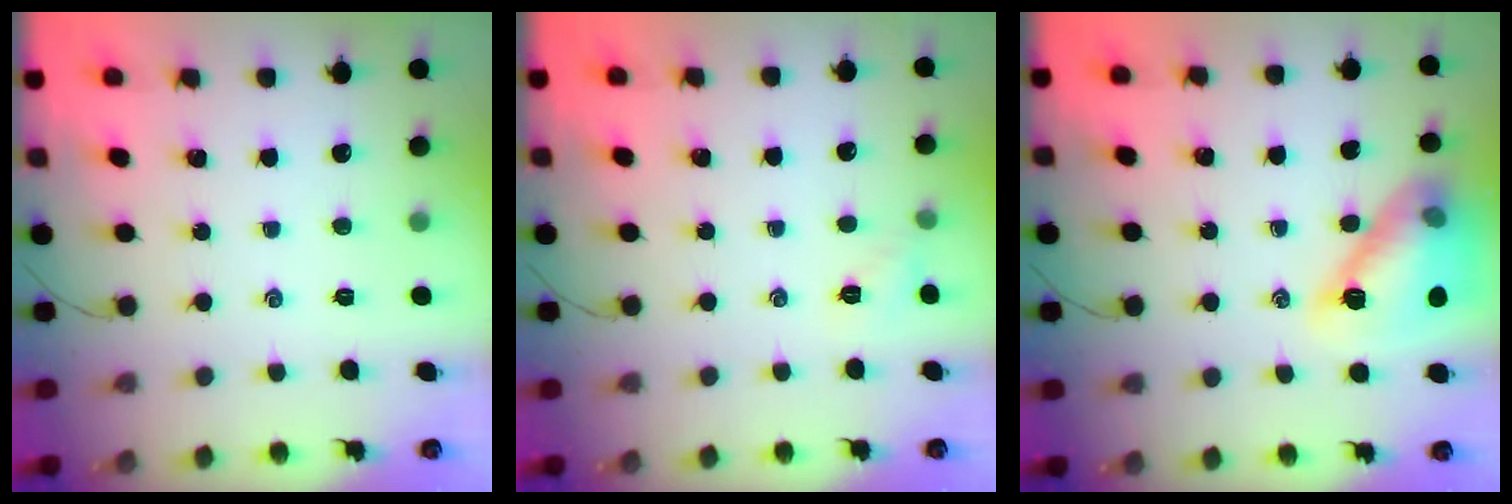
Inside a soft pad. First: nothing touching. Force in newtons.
{"total": 5.6, "press": 5.3, "slide": 1.6}
{"total": 14.2, "press": 14.2, "slide": 0.7}